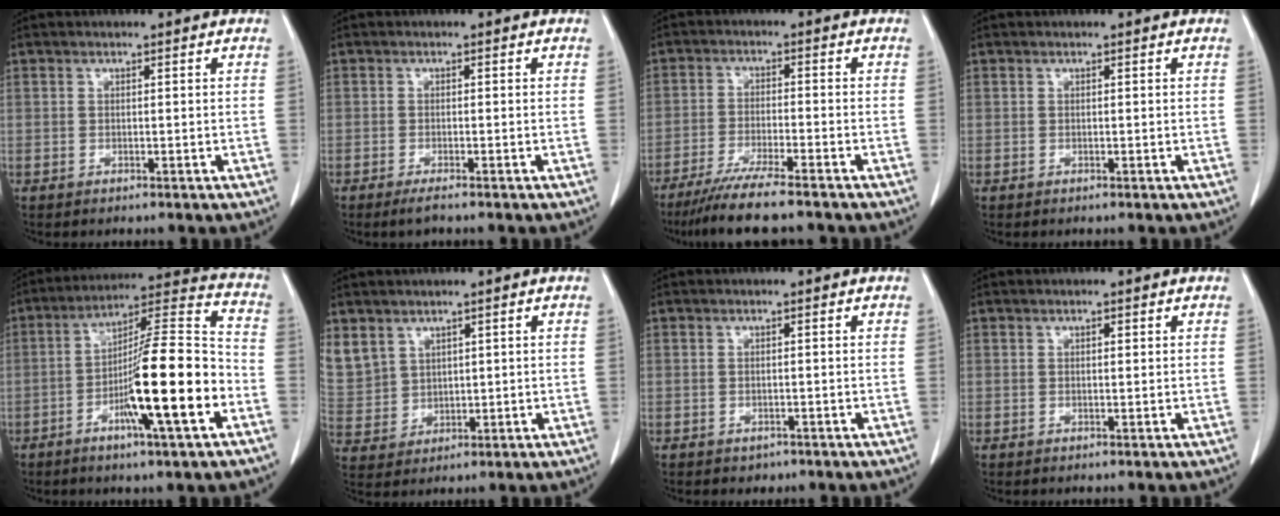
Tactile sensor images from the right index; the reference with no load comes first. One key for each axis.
{"total": 2.0, "fx": -1.5, "fy": 0.0, "fz": 1.3, "tx": -0.027, "ty": -0.005, "tz": -0.027}
{"total": 9.2, "fx": -7.6, "fy": -0.1, "fz": 5.2, "tx": -0.082, "ty": -0.026, "tz": -0.125}
{"total": 0.0}
{"total": 17.6, "fx": -6.0, "fy": 1.1, "fz": 16.5, "tx": -0.268, "ty": 0.001, "tz": -0.100}
{"total": 13.3, "fx": 5.7, "fy": 11.1, "fz": 4.4, "tx": -0.159, "ty": 0.033, "tz": 0.144}
{"total": 1.3, "fx": -0.9, "fy": 0.9, "fz": 0.4, "tx": -0.007, "ty": 0.001, "tz": -0.008}
{"total": 0.6, "fx": 0.2, "fy": 0.2, "fz": 0.5, "tx": -0.011, "ty": 0.000, "tz": 0.005}